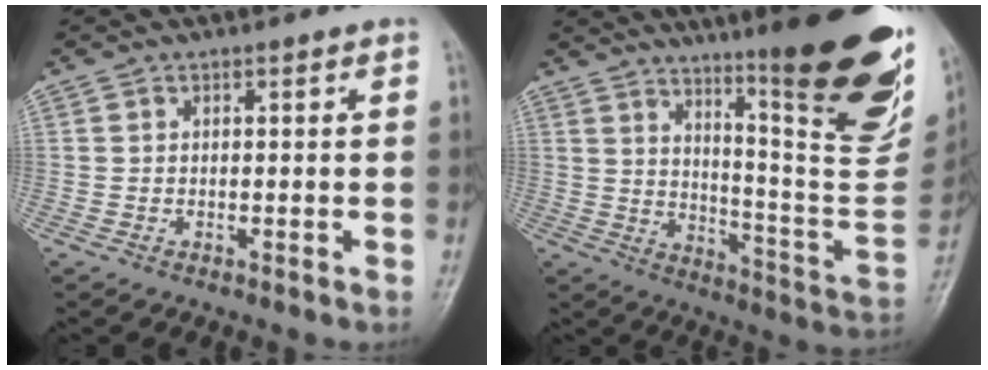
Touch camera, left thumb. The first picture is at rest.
{"total": 28.3, "force": [16.2, 5.3, 22.6], "torque": [-0.265, -0.084, 0.238]}